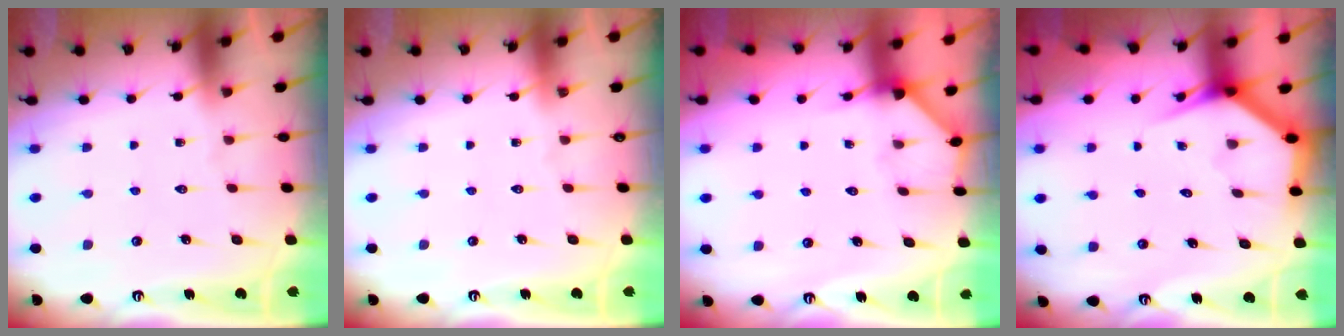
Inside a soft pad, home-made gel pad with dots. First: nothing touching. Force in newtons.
{"total": 0.0}
{"total": 2.9, "press": 2.9, "slide": 0.2}
{"total": 3.5, "press": 3.5, "slide": 0.3}